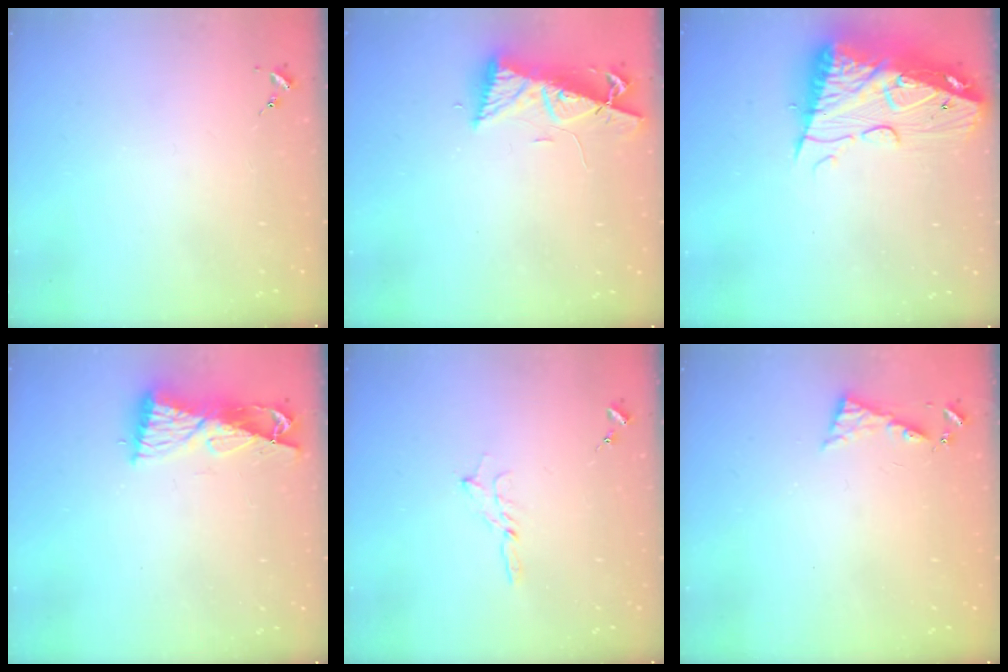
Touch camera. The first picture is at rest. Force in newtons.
{"total": 8.5, "press": 8.4, "slide": 0.9}
{"total": 18.4, "press": 18.3, "slide": 1.5}
{"total": 9.2, "press": 9.2, "slide": 1.1}
{"total": 2.9, "press": 2.9, "slide": 0.3}
{"total": 6.4, "press": 6.4, "slide": 0.5}